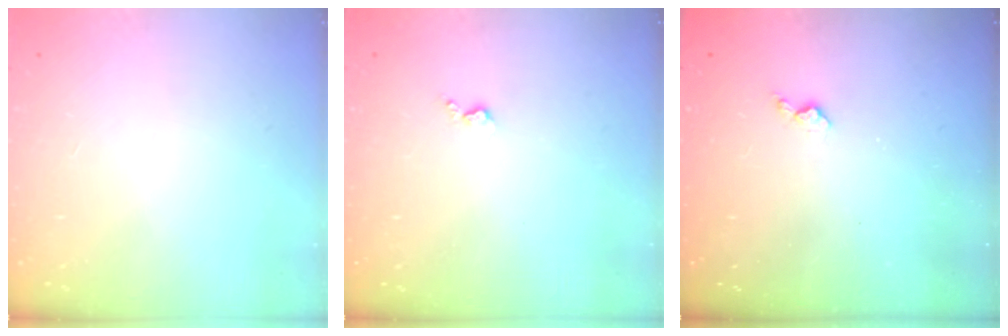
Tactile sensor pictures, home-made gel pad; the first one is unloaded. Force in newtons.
{"total": 4.3, "press": 4.2, "slide": 0.5}
{"total": 4.6, "press": 4.5, "slide": 0.7}